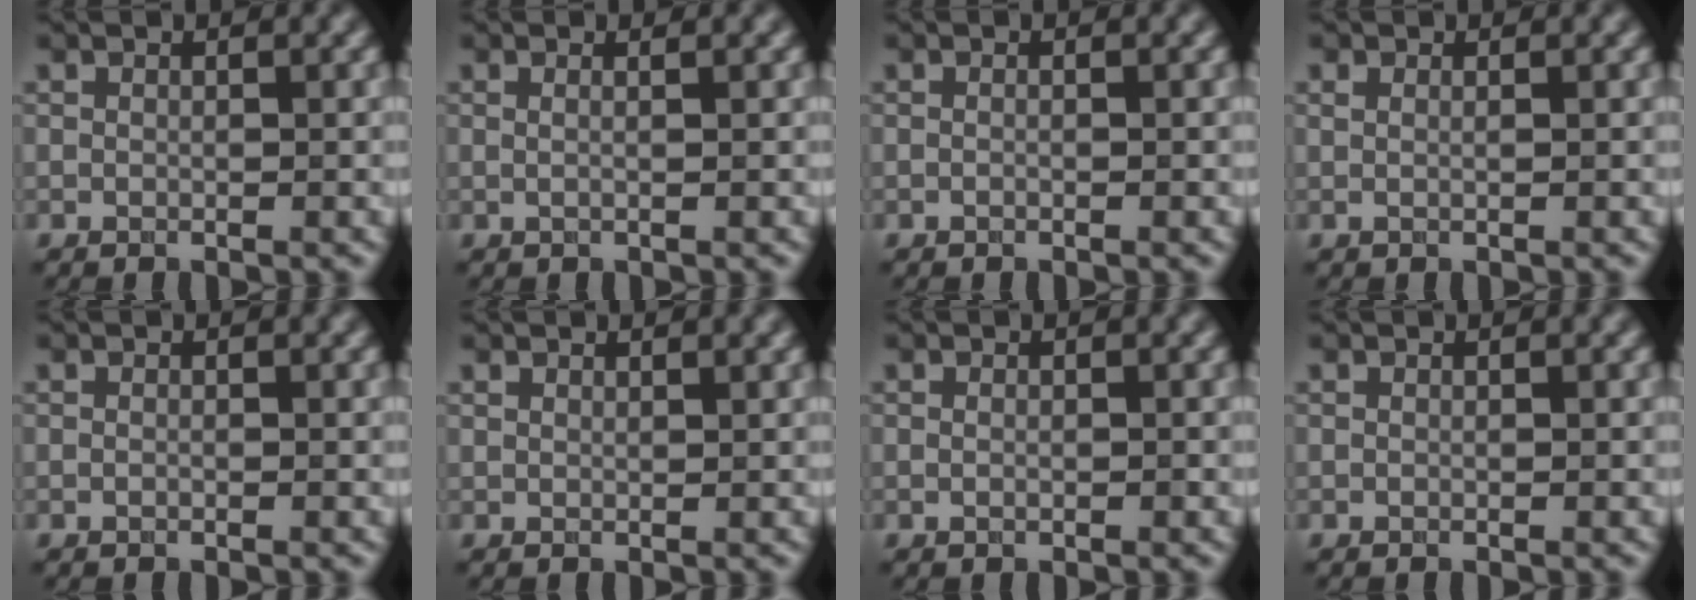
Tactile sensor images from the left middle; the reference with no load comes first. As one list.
[{"total": 1.8, "force": [0.7, 0.8, 1.5], "torque": [-0.008, -0.003, -0.015]}, {"total": 0.5, "force": [0.0, 0.2, 0.5], "torque": [-0.007, -0.013, -0.007]}, {"total": 0.9, "force": [0.5, 0.4, 0.6], "torque": [-0.012, -0.005, 0.004]}, {"total": 0.0}, {"total": 0.7, "force": [0.7, 0.1, 0.2], "torque": [-0.001, 0.000, 0.012]}, {"total": 0.7, "force": [0.0, 0.5, 0.5], "torque": [-0.010, -0.002, 0.001]}, {"total": 0.0}]